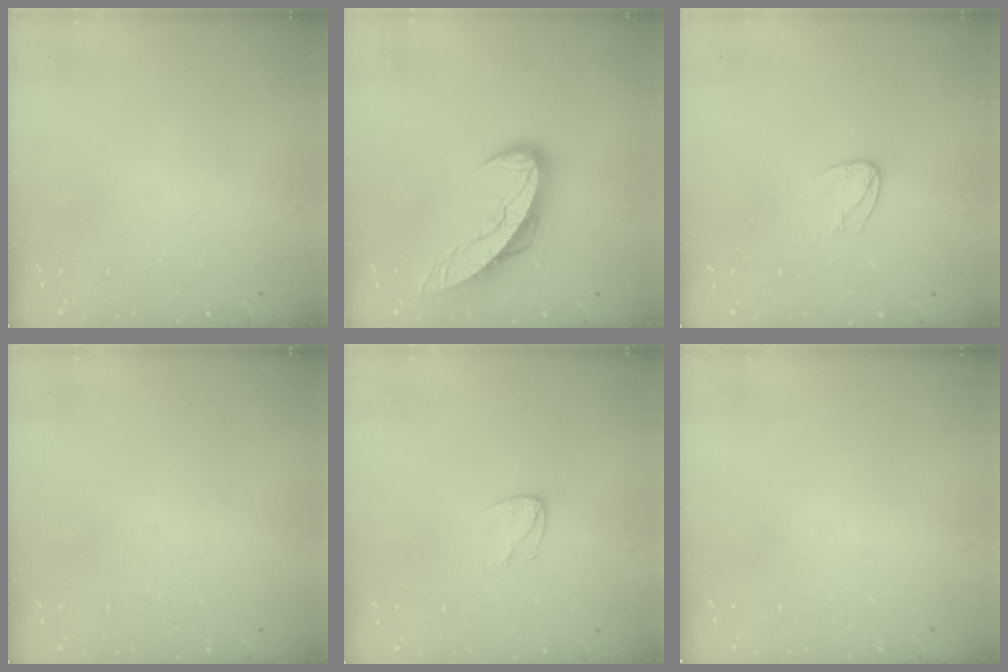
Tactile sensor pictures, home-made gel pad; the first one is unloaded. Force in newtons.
{"total": 9.8, "press": 9.7, "slide": 0.9}
{"total": 5.3, "press": 5.2, "slide": 0.4}
{"total": 0.0}
{"total": 4.3, "press": 4.2, "slide": 0.5}
{"total": 0.0}